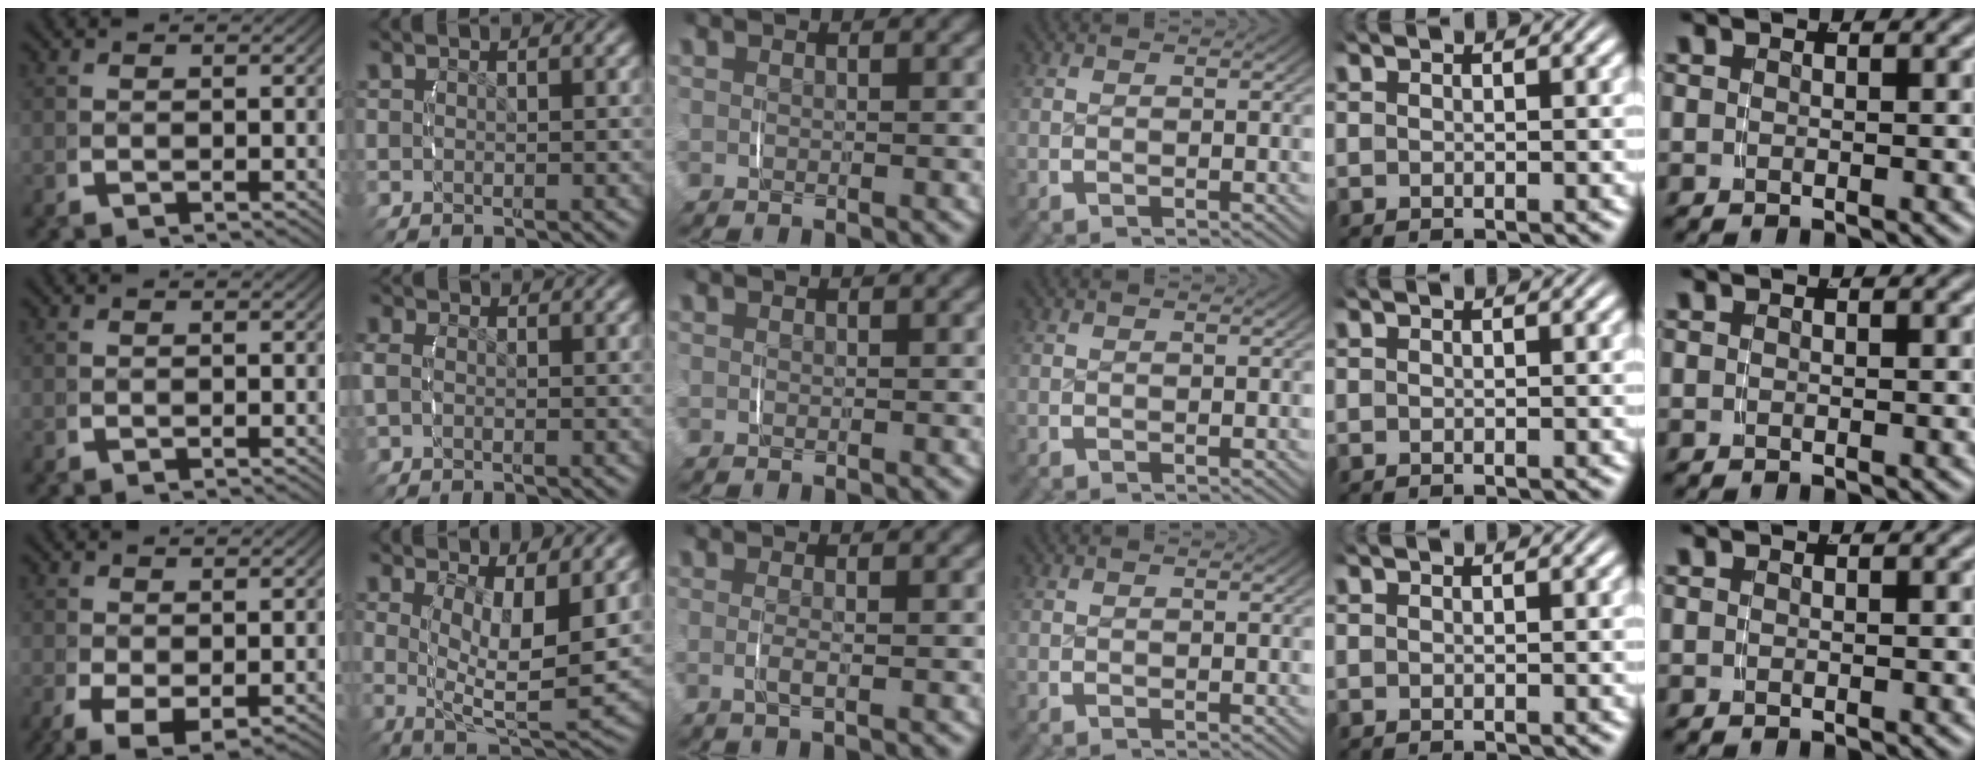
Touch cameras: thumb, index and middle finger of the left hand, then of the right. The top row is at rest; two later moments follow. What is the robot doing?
{"motion": "lift_and_place", "object": "toothpaste"}